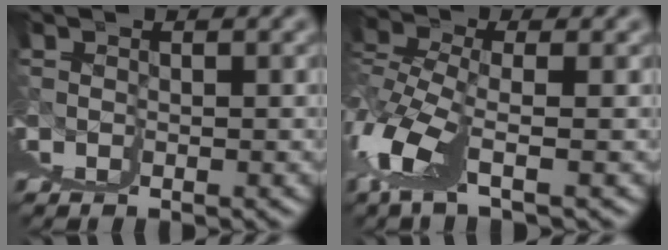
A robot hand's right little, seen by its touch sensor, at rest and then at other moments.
{"total": 6.2, "force": [0.8, -6.1, -0.1], "torque": [0.016, 0.014, 0.023]}